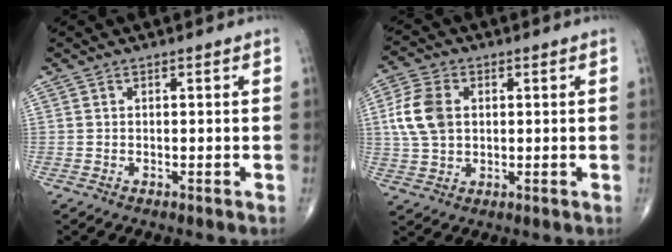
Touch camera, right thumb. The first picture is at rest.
{"total": 9.1, "force": [1.4, 6.3, 6.4], "torque": [-0.130, 0.005, 0.030]}